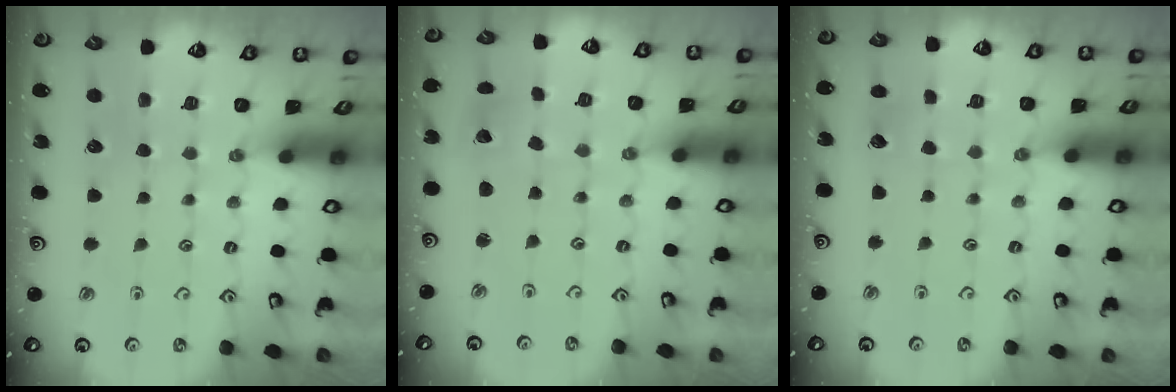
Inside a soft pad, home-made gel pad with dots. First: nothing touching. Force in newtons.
{"total": 2.6, "press": 2.6, "slide": 0.2}
{"total": 2.7, "press": 2.7, "slide": 0.3}